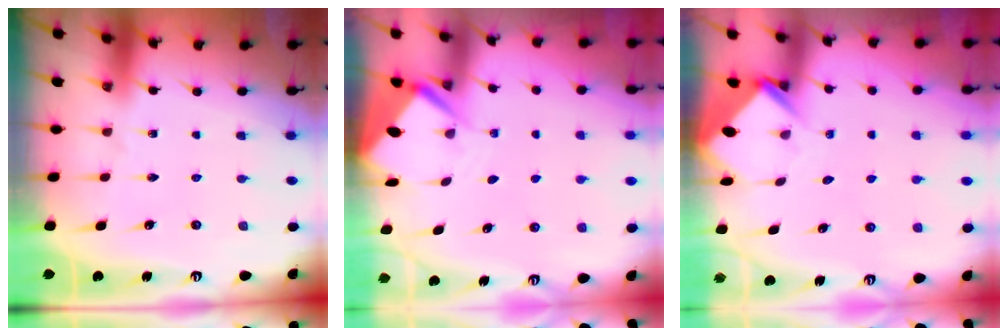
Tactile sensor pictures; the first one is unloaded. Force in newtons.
{"total": 3.6, "press": 3.6, "slide": 0.4}
{"total": 3.8, "press": 3.8, "slide": 0.3}